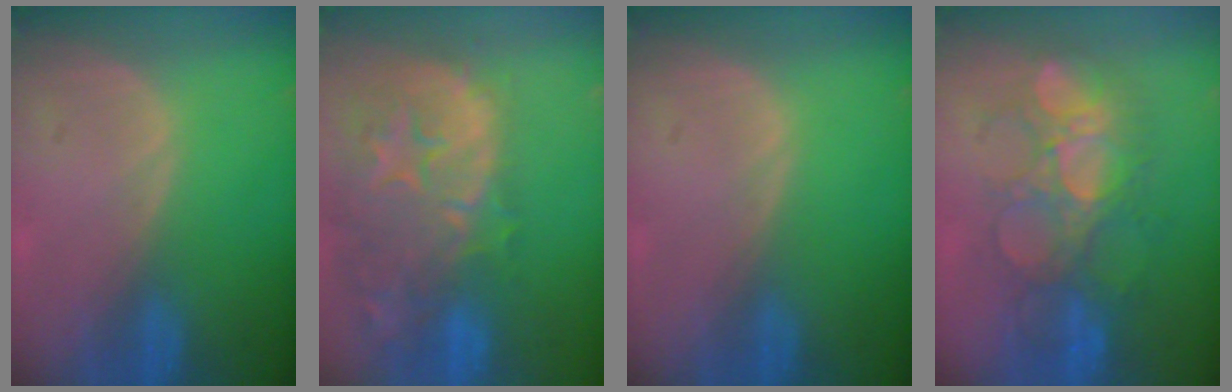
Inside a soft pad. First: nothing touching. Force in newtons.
{"total": 15.0, "press": 12.0, "slide": 9.1}
{"total": 0.0}
{"total": 9.0, "press": 8.8, "slide": 2.0}